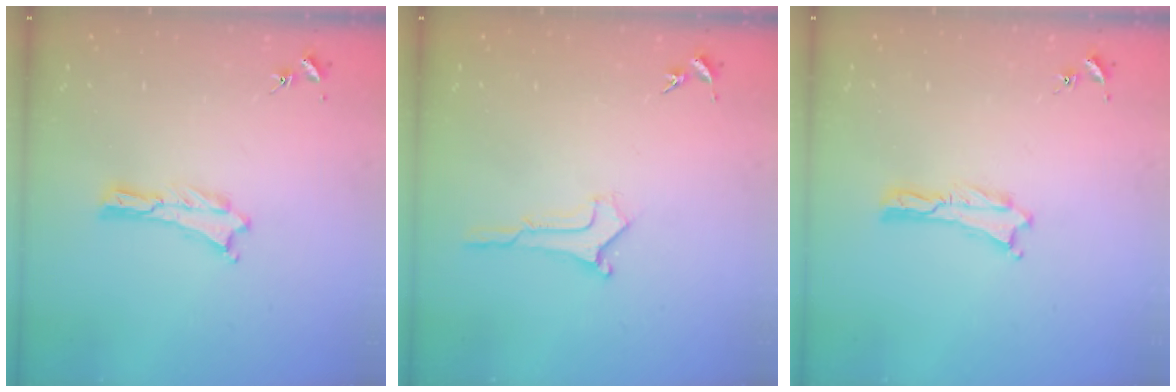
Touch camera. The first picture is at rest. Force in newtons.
{"total": 0.6, "press": 0.6, "slide": 0.1}
{"total": 0.0}